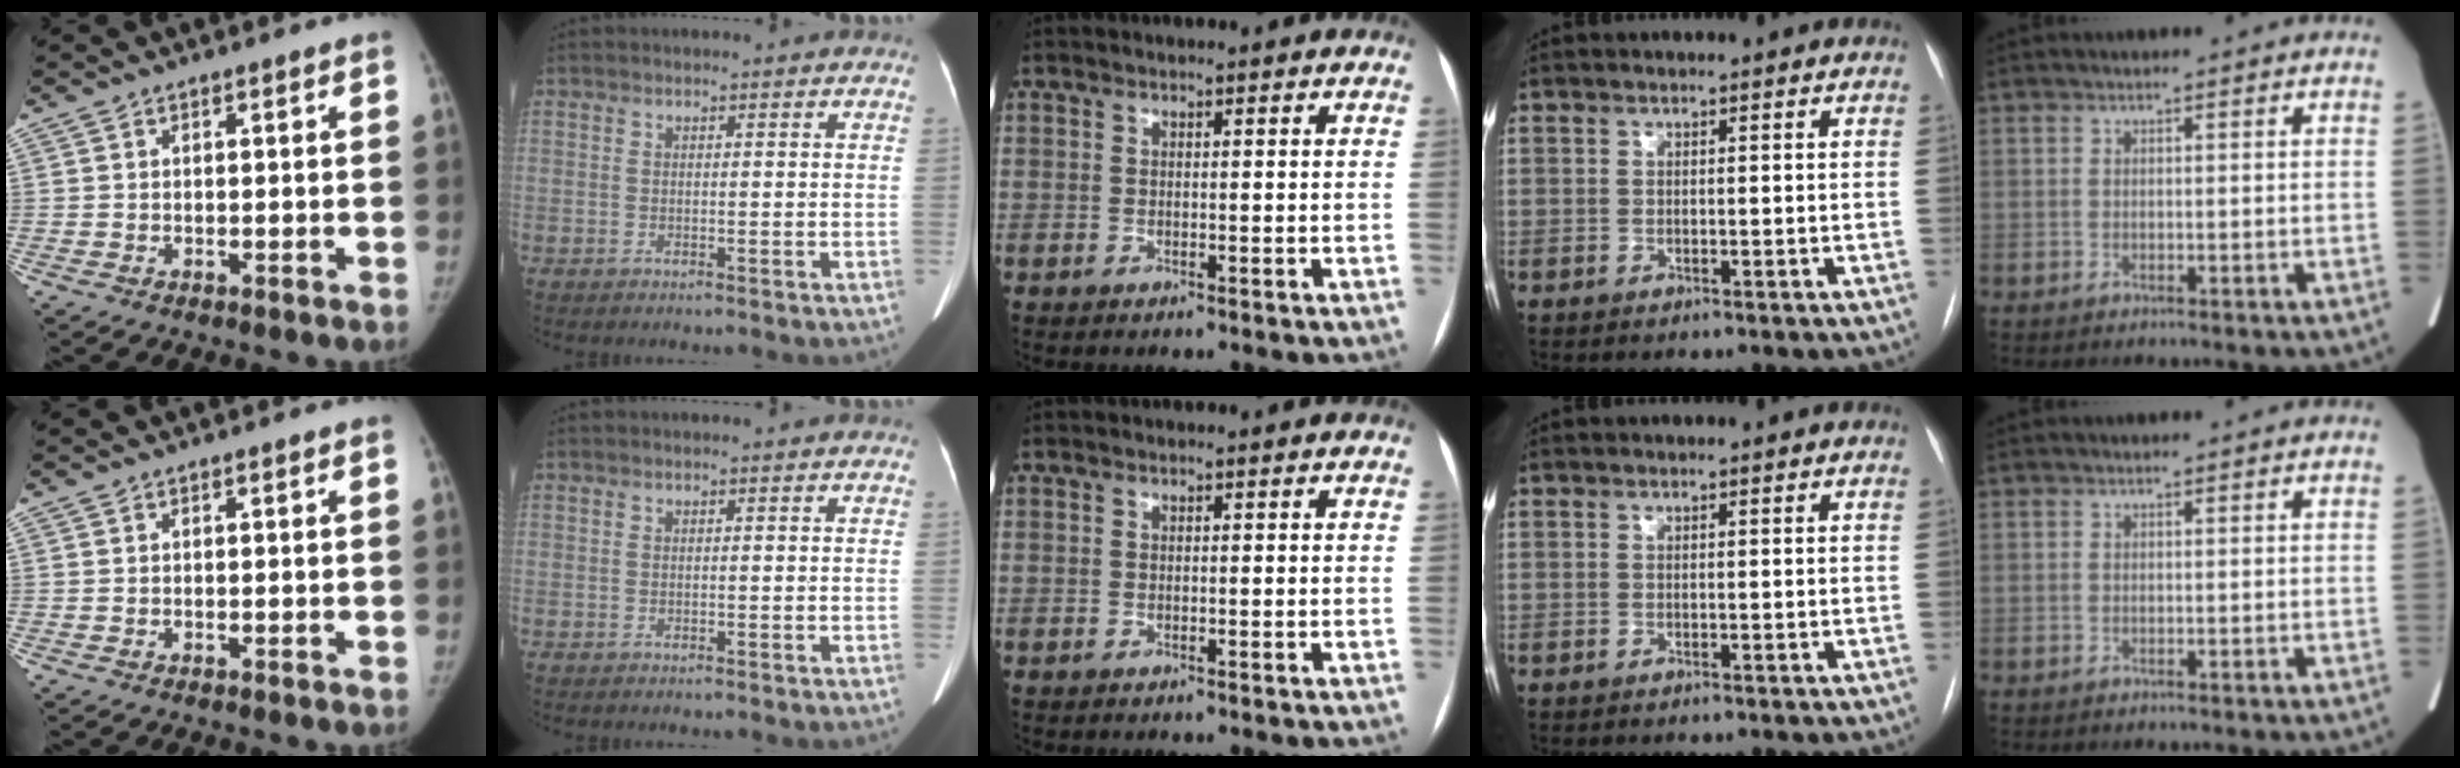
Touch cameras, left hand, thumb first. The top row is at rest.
{}